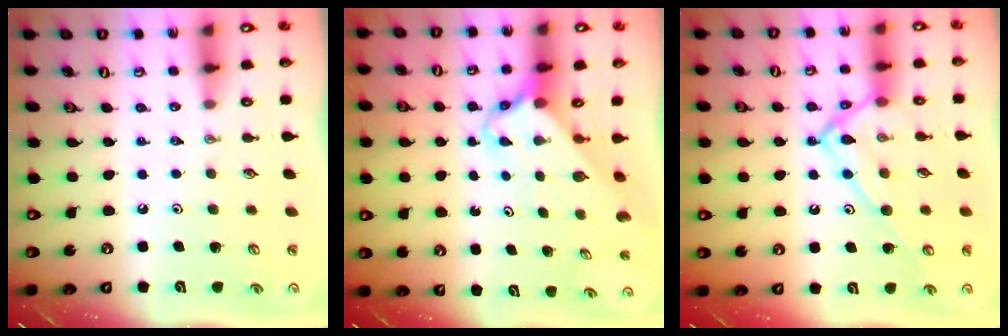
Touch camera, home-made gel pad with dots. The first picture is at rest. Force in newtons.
{"total": 2.6, "press": 2.6, "slide": 0.2}
{"total": 15.6, "press": 15.5, "slide": 1.3}